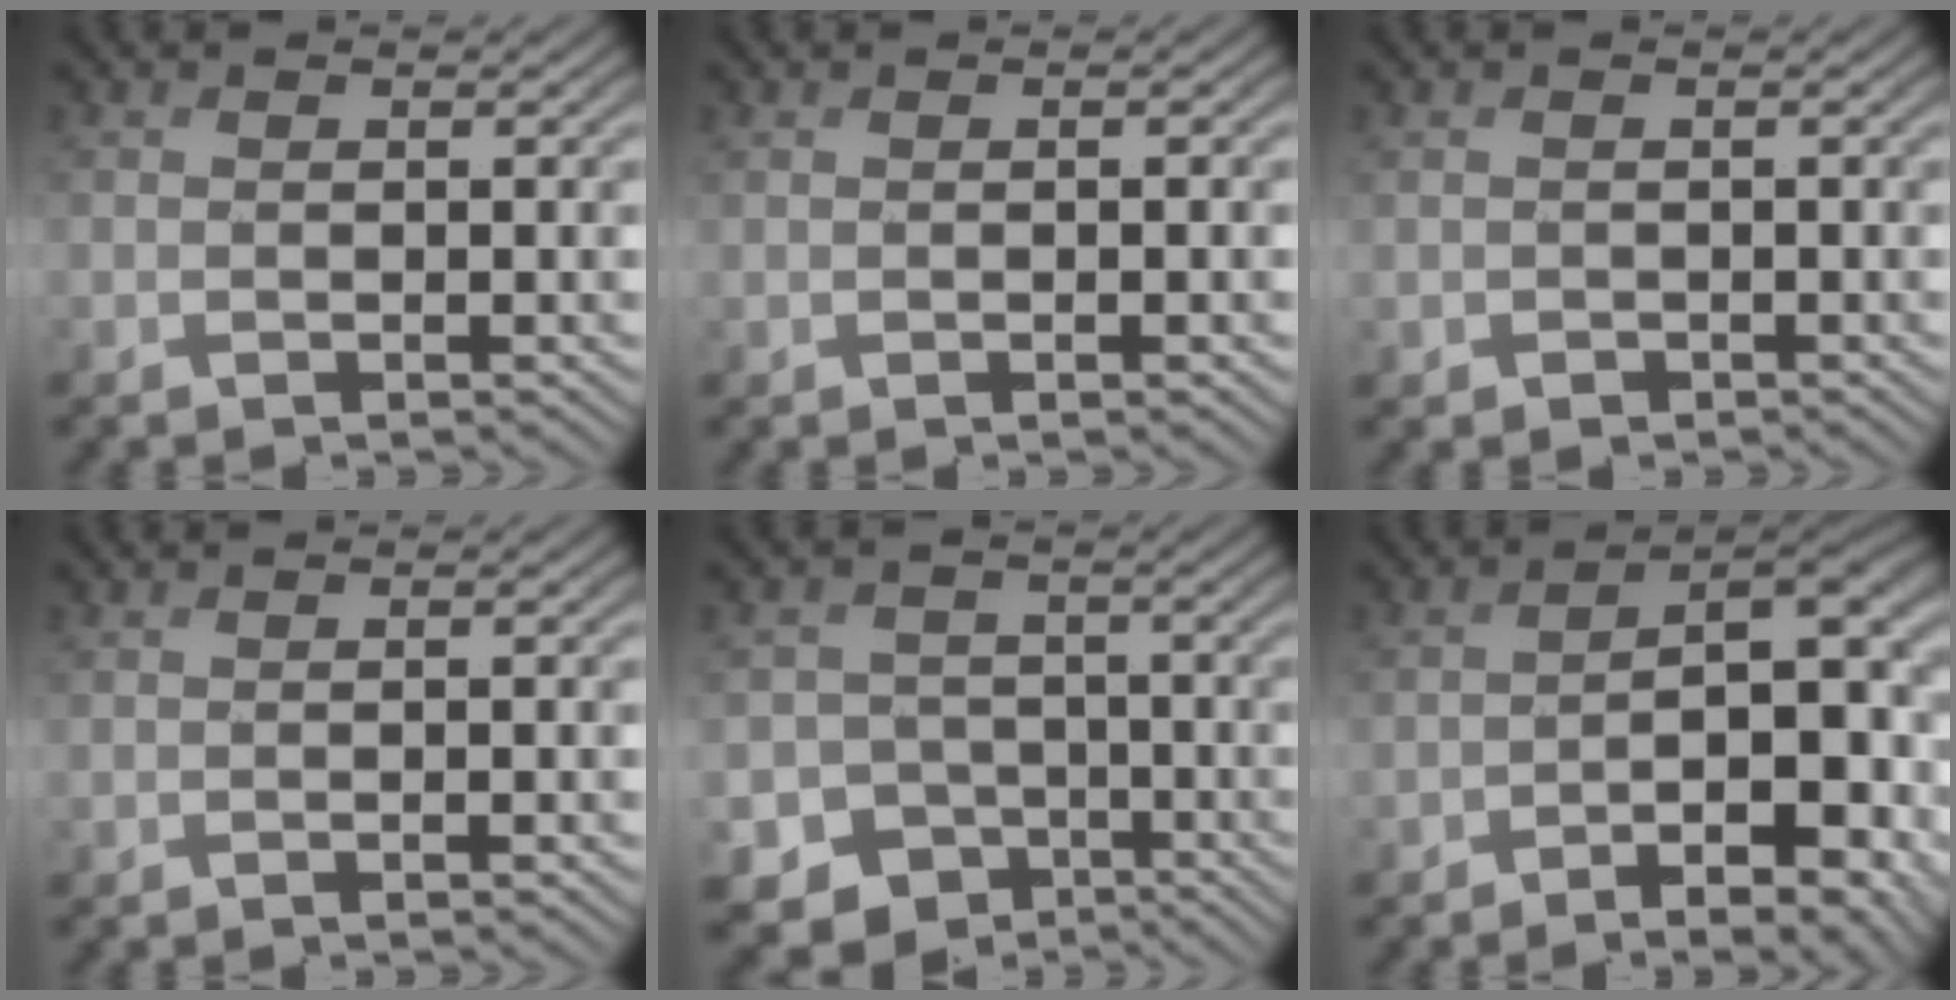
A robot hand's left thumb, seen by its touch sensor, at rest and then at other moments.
{"total": 1.0, "force": [-0.1, 0.2, 1.0], "torque": [-0.018, -0.001, -0.001]}
{"total": 1.0, "force": [-0.3, 1.0, 0.1], "torque": [-0.003, -0.011, -0.005]}
{"total": 1.3, "force": [-0.2, 0.2, 1.3], "torque": [-0.023, -0.001, -0.004]}
{"total": 8.4, "force": [-4.4, 7.0, 1.8], "torque": [-0.038, -0.022, -0.088]}
{"total": 12.9, "force": [-5.0, 5.6, 10.5], "torque": [-0.134, -0.019, -0.061]}